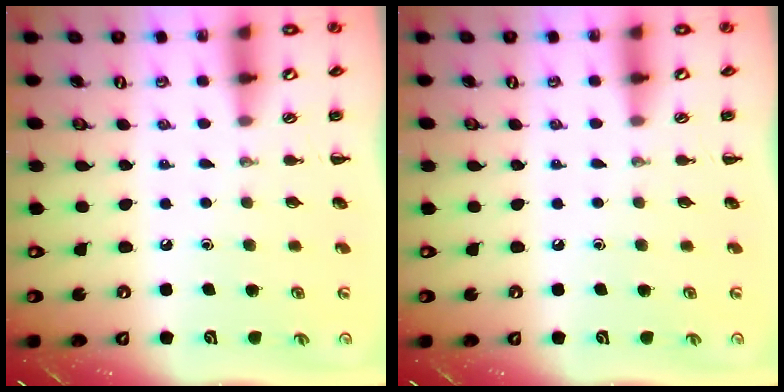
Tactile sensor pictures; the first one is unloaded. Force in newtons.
{"total": 0.0}